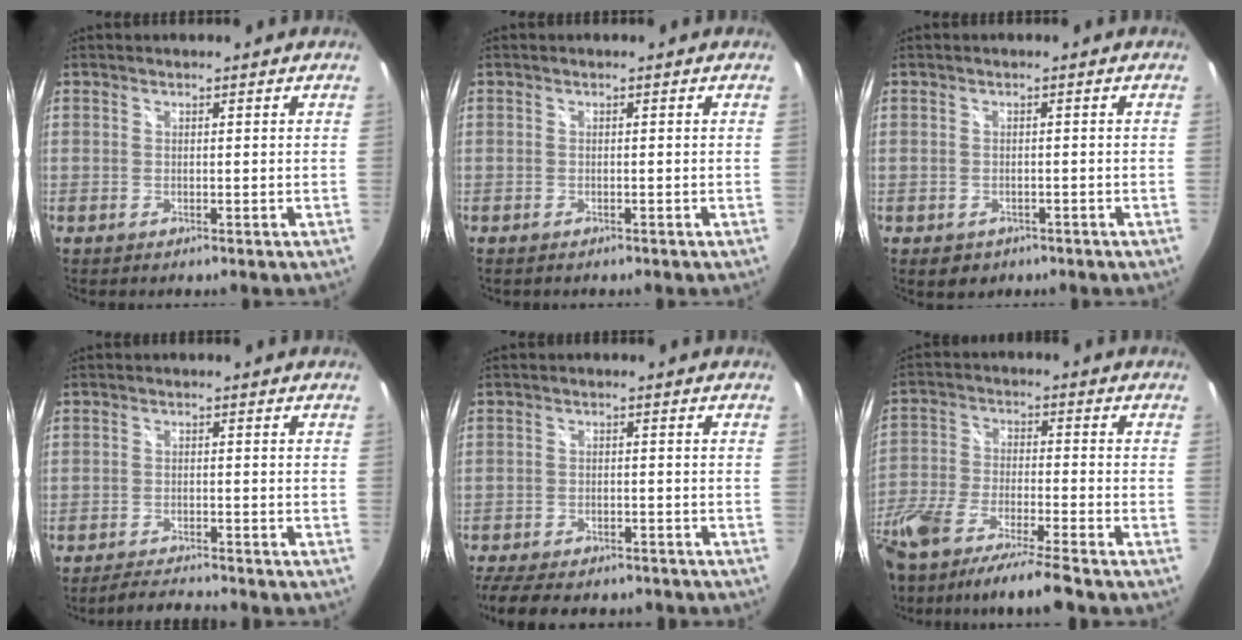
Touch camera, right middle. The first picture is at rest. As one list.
[{"total": 0.8, "force": [-0.7, 0.3, 0.3], "torque": [-0.007, 0.001, -0.011]}, {"total": 3.4, "force": [-1.7, 2.5, 1.4], "torque": [-0.031, -0.006, -0.018]}, {"total": 4.8, "force": [-4.6, 0.0, 1.1], "torque": [-0.038, -0.001, -0.077]}, {"total": 14.3, "force": [-11.7, 5.0, 6.5], "torque": [-0.146, -0.025, -0.172]}, {"total": 16.0, "force": [-13.0, 1.4, 9.2], "torque": [-0.199, -0.041, -0.235]}]